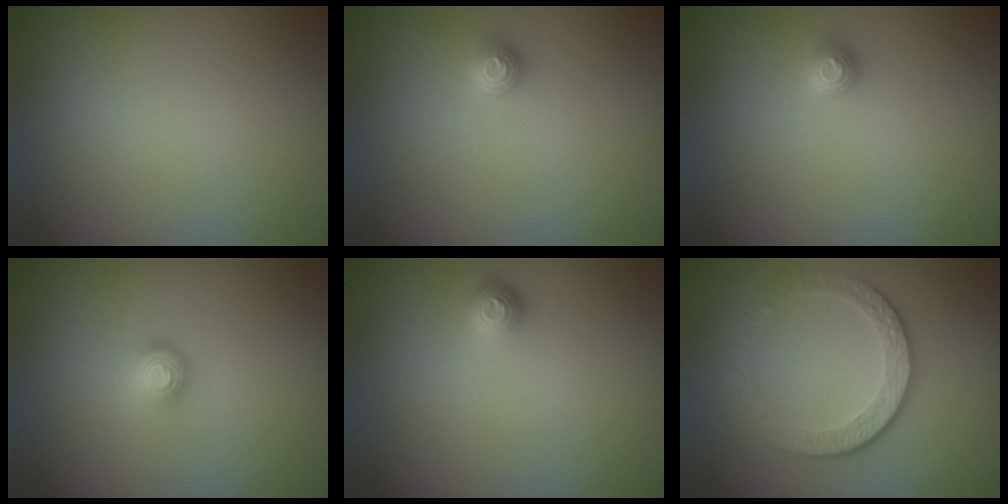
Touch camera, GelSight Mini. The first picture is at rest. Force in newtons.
{"total": 1.1, "press": 1.1, "slide": 0.4}
{"total": 1.1, "press": 1.0, "slide": 0.4}
{"total": 2.0, "press": 1.5, "slide": 1.4}
{"total": 1.4, "press": 1.1, "slide": 0.9}
{"total": 4.3, "press": 3.0, "slide": 3.1}